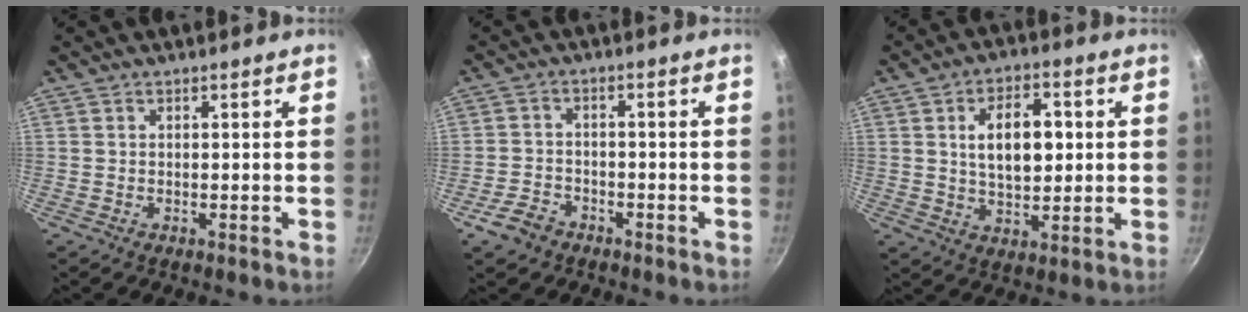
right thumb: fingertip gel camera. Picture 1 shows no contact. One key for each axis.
{"total": 4.7, "fx": -3.1, "fy": 3.1, "fz": 1.7, "tx": -0.030, "ty": 0.018, "tz": -0.053}
{"total": 10.6, "fx": 1.9, "fy": 6.1, "fz": 8.5, "tx": -0.110, "ty": -0.001, "tz": 0.032}